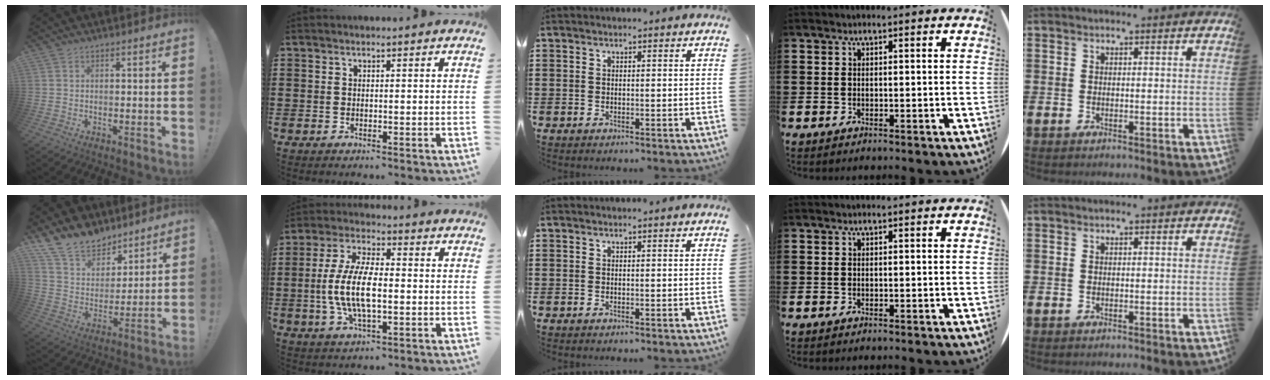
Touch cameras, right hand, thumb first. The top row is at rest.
{"thumb": {"total": 14.8, "force": [12.1, 7.7, 3.8], "torque": [-0.081, -0.093, 0.231]}, "index": {"total": 10.3, "force": [-1.3, 4.1, 9.4], "torque": [-0.210, -0.010, -0.031]}}